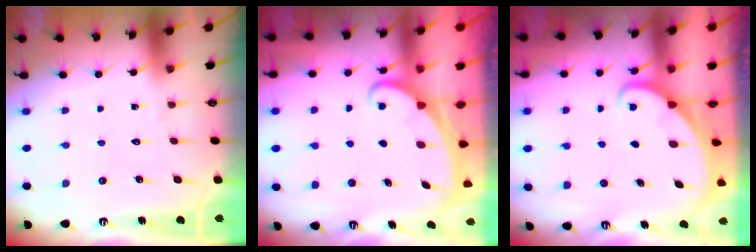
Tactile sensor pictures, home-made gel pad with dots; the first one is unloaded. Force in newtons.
{"total": 1.9, "press": 1.9, "slide": 0.3}
{"total": 1.6, "press": 1.6, "slide": 0.1}